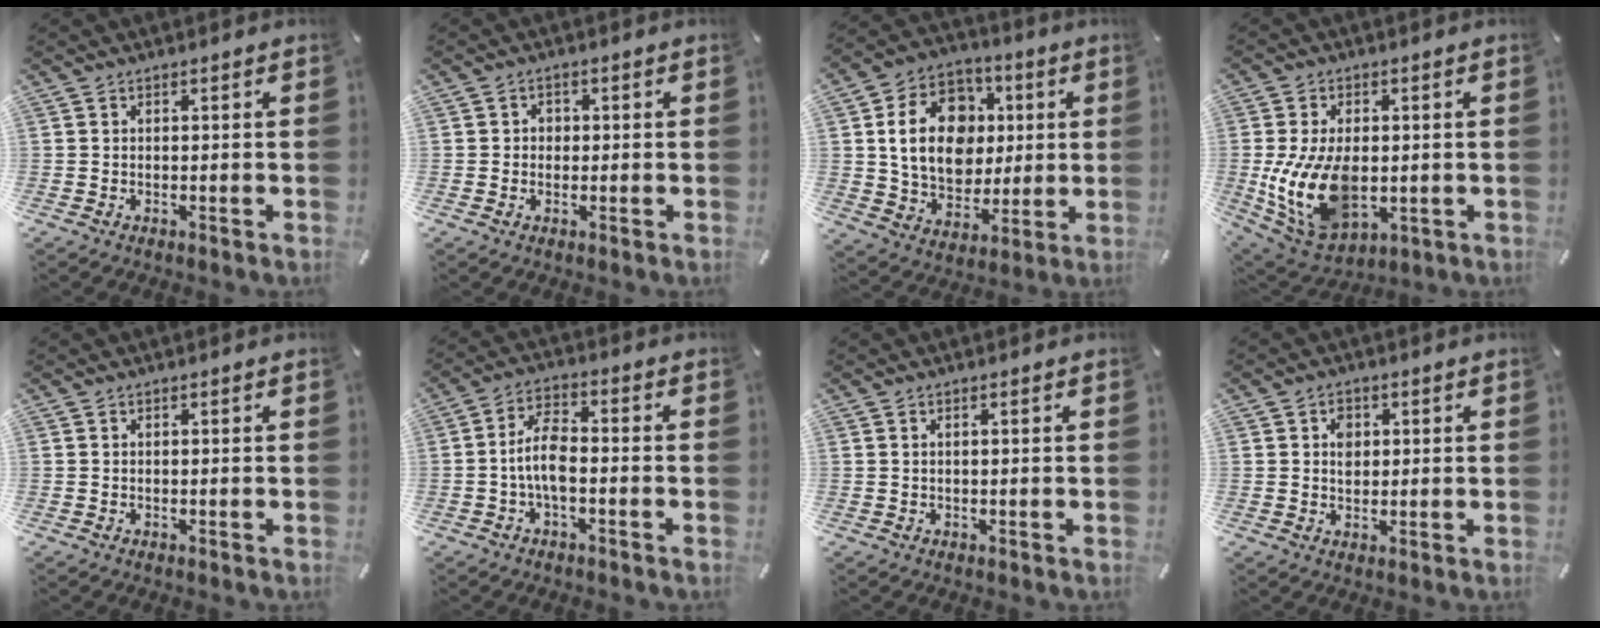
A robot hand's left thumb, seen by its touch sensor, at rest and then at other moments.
{"total": 1.9, "force": [-0.3, 1.7, 0.7], "torque": [-0.008, 0.003, -0.011]}
{"total": 17.9, "force": [3.0, 14.4, 10.2], "torque": [-0.188, 0.008, 0.061]}
{"total": 16.2, "force": [-1.2, 10.5, 12.2], "torque": [-0.256, -0.008, -0.016]}
{"total": 0.0}
{"total": 7.6, "force": [-1.9, 3.4, 6.5], "torque": [-0.137, 0.006, -0.038]}
{"total": 0.7, "force": [0.2, 0.1, 0.7], "torque": [-0.011, -0.001, 0.003]}
{"total": 3.8, "force": [0.8, 3.0, 2.1], "torque": [-0.021, -0.002, 0.008]}